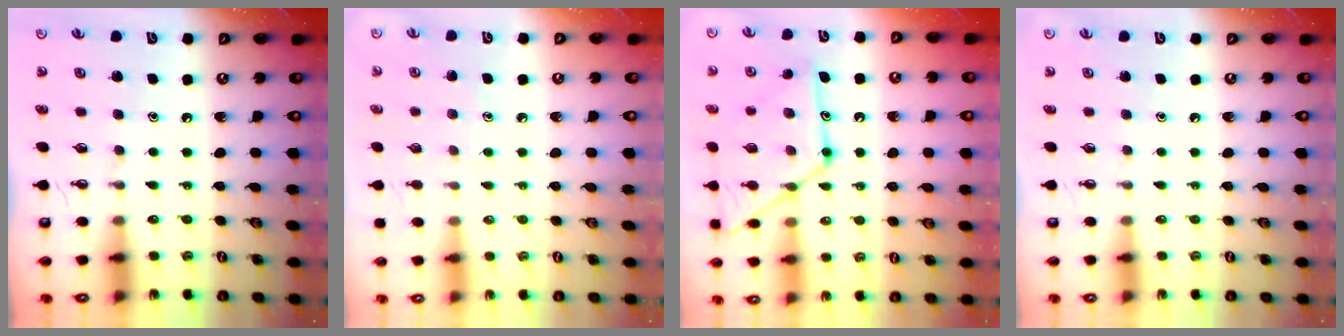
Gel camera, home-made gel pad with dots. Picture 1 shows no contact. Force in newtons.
{"total": 4.4, "press": 4.3, "slide": 0.6}
{"total": 16.5, "press": 16.5, "slide": 1.3}
{"total": 0.0}